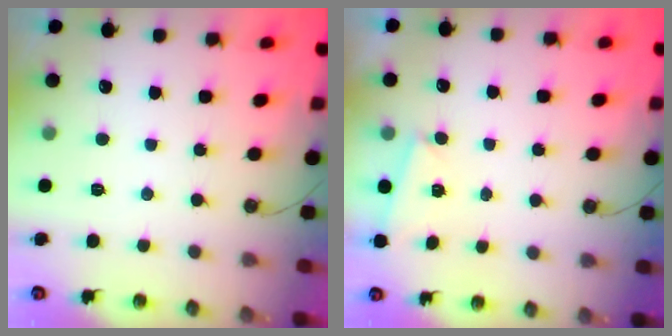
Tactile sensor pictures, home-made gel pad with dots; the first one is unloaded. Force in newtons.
{"total": 1.7, "press": 1.3, "slide": 1.0}